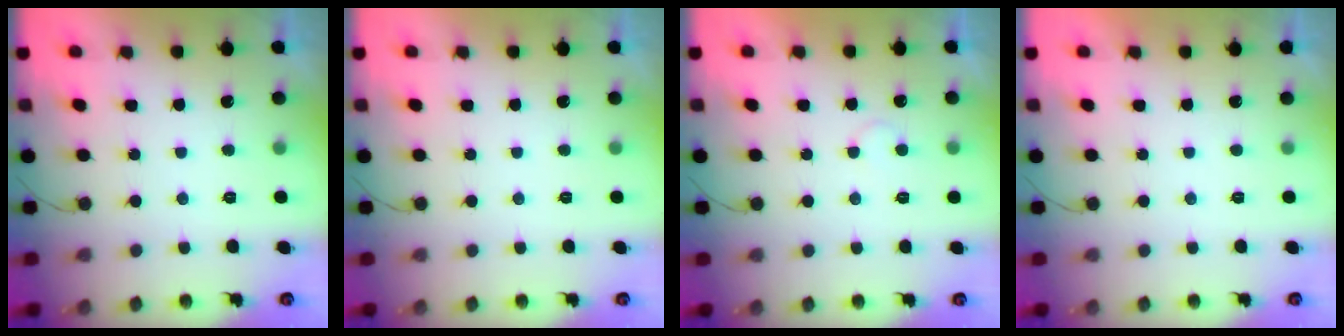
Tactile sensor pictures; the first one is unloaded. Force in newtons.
{"total": 0.0}
{"total": 3.3, "press": 3.3, "slide": 0.3}
{"total": 1.7, "press": 1.7, "slide": 0.0}